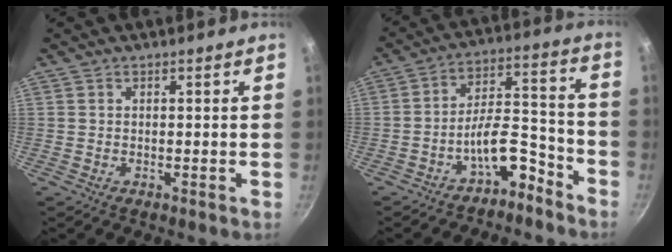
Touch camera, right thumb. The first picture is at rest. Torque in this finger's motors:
{"motor_torque": [4.71, 0.30, 1.45, -1.32, 0.26]}